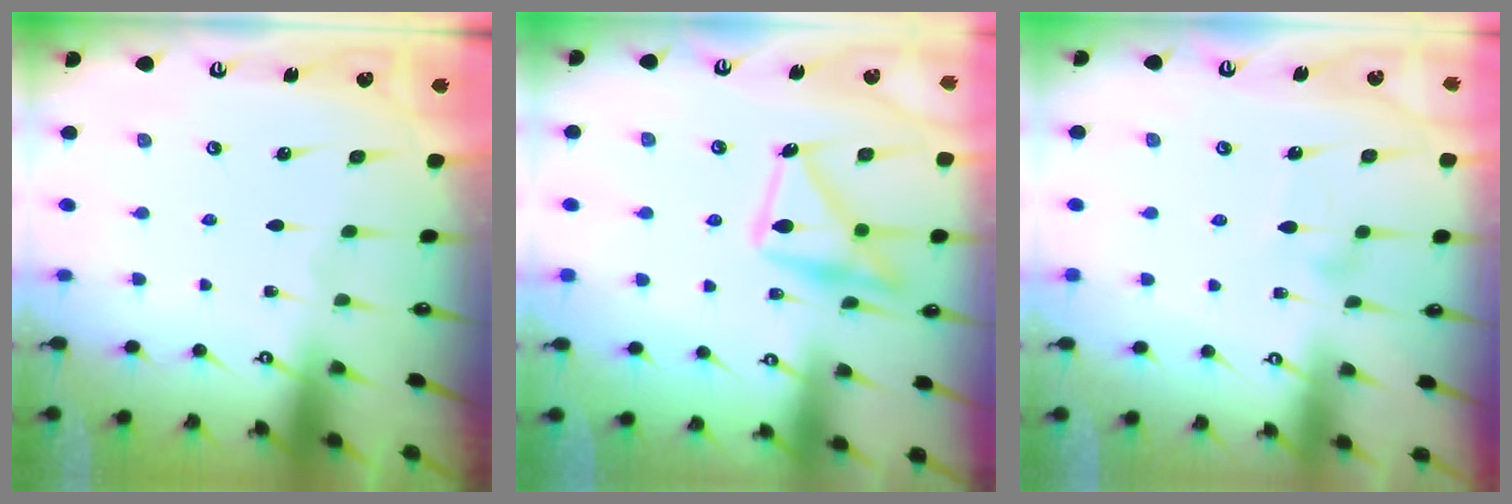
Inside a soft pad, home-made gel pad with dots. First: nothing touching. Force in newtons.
{"total": 16.6, "press": 16.6, "slide": 0.9}
{"total": 7.6, "press": 7.5, "slide": 0.5}